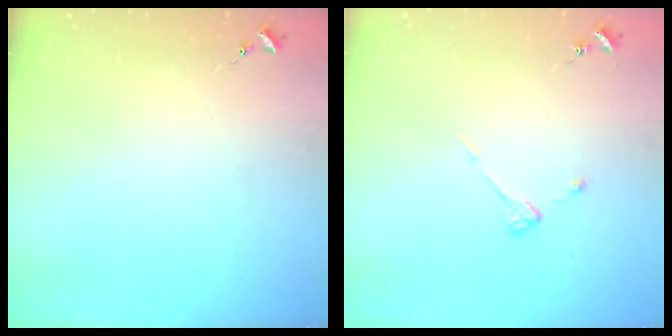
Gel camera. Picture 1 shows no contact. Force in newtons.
{"total": 4.2, "press": 4.2, "slide": 0.4}